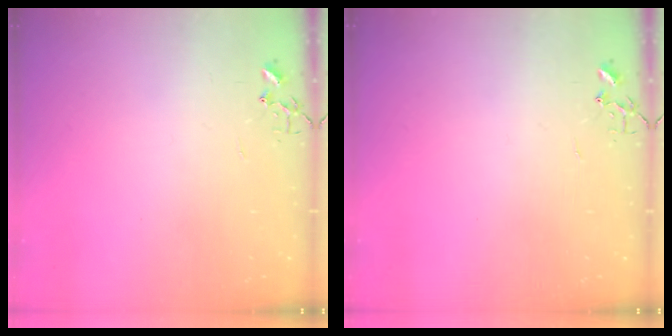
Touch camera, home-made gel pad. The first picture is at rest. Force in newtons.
{"total": 0.0}